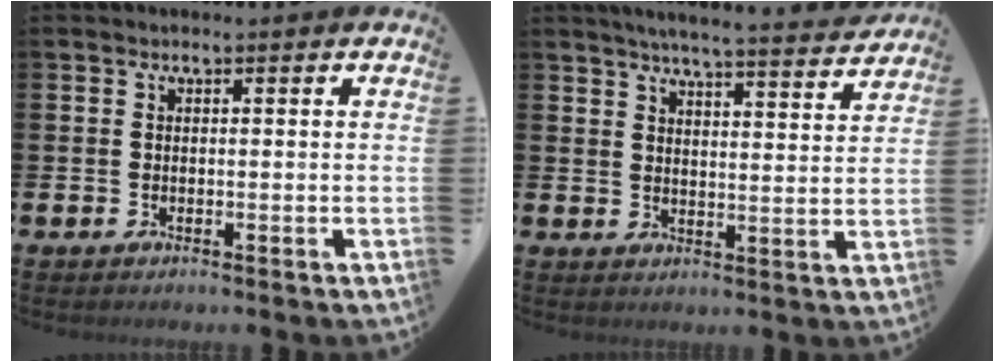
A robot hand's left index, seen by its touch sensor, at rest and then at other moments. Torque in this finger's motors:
{"motor_torque": [1.02, -1.12, 0.45, 0.05]}